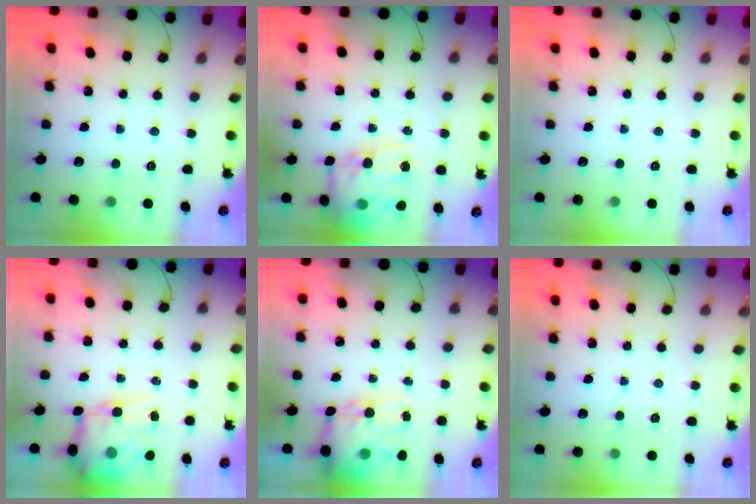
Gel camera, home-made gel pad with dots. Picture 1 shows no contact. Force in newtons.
{"total": 15.2, "press": 14.8, "slide": 3.5}
{"total": 0.0}
{"total": 13.8, "press": 13.3, "slide": 3.5}
{"total": 14.2, "press": 13.8, "slide": 3.4}
{"total": 0.0}